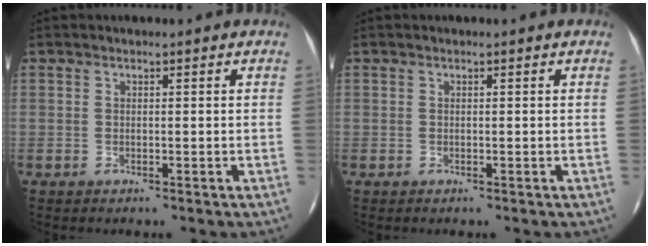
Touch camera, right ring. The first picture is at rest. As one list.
[{"total": 0.0}]